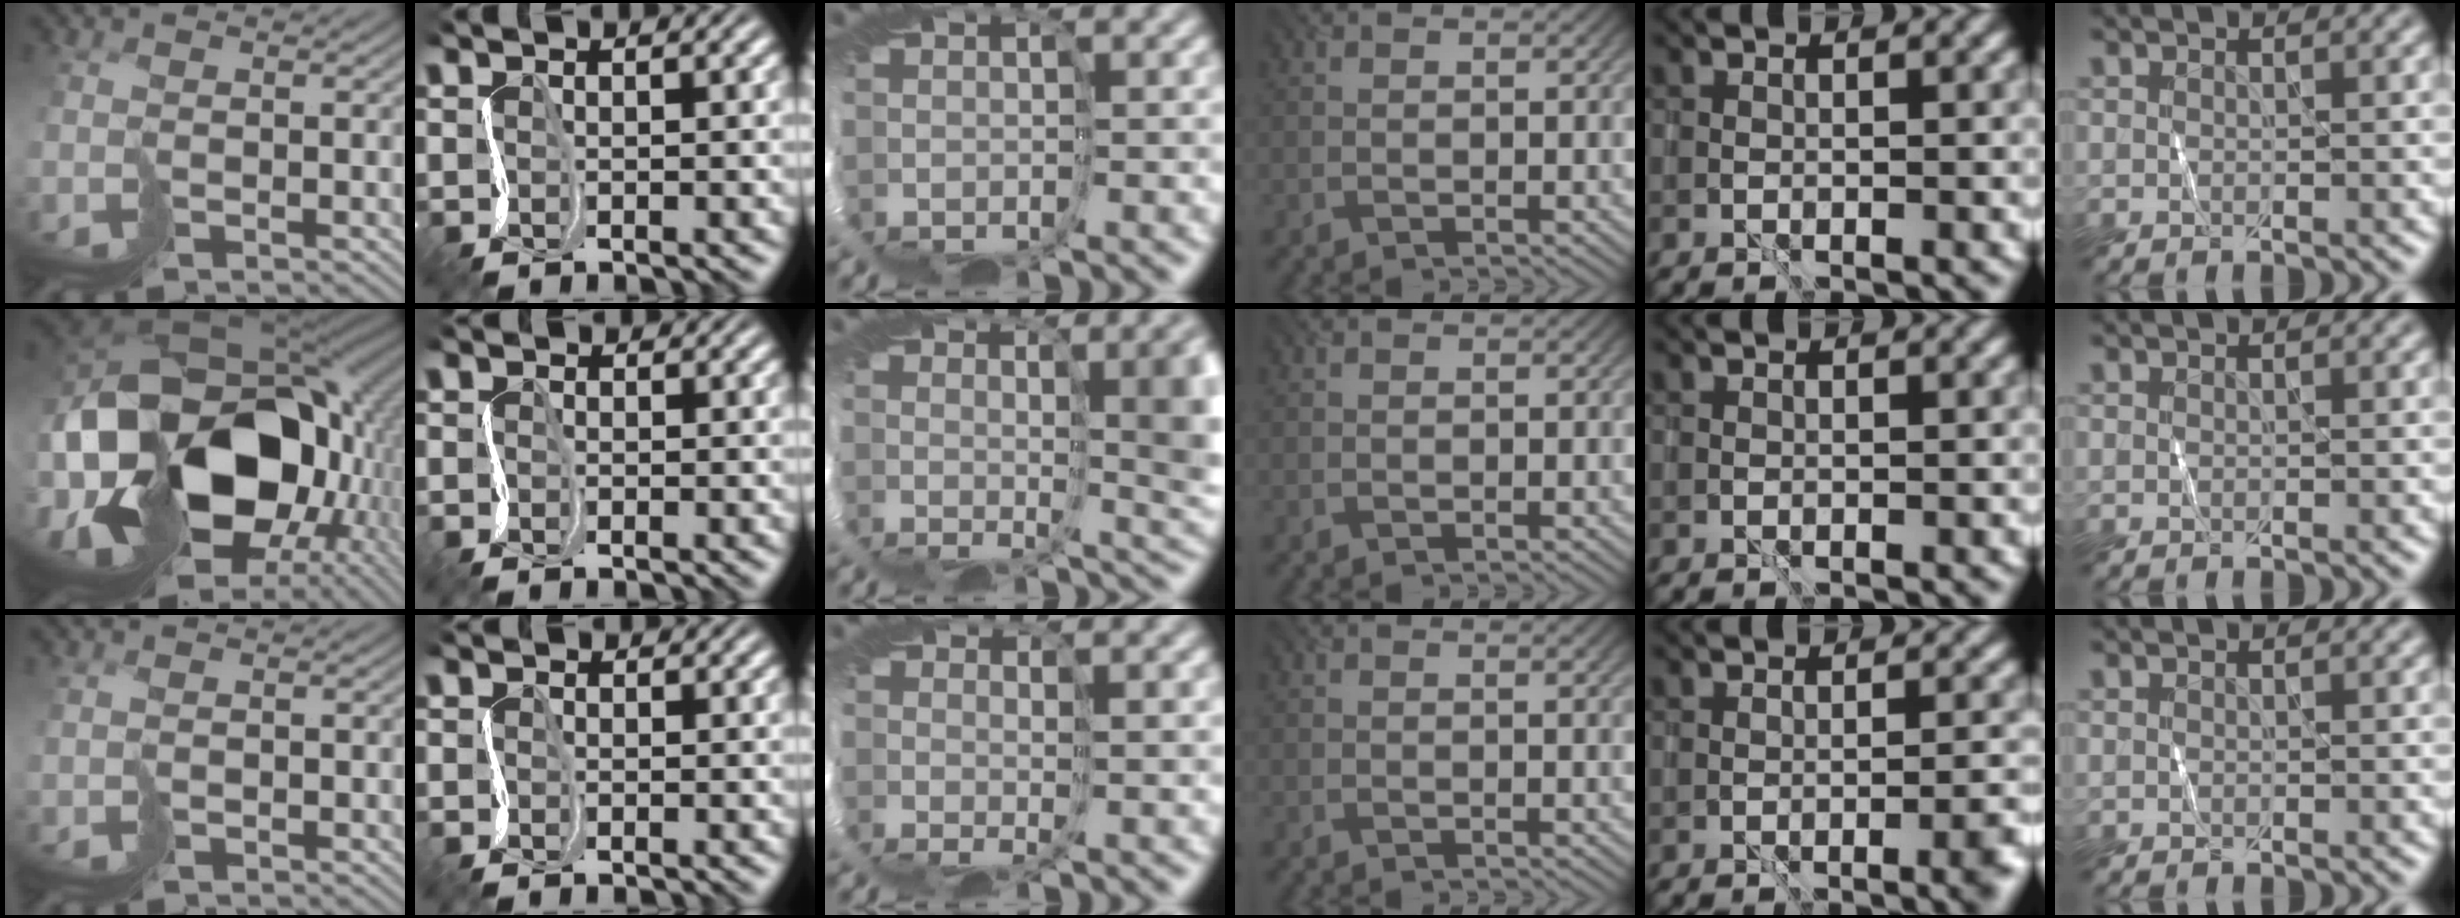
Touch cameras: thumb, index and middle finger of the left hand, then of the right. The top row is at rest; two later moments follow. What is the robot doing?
{"motion": "cut", "object": "paper bag"}